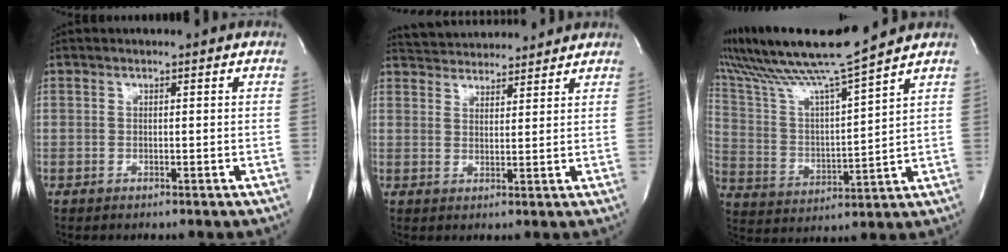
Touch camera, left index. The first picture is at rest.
{"total": 10.4, "force": [10.0, 1.9, 2.2], "torque": [-0.036, 0.024, 0.147]}
{"total": 15.9, "force": [13.7, -1.7, 8.0], "torque": [-0.160, 0.002, 0.242]}